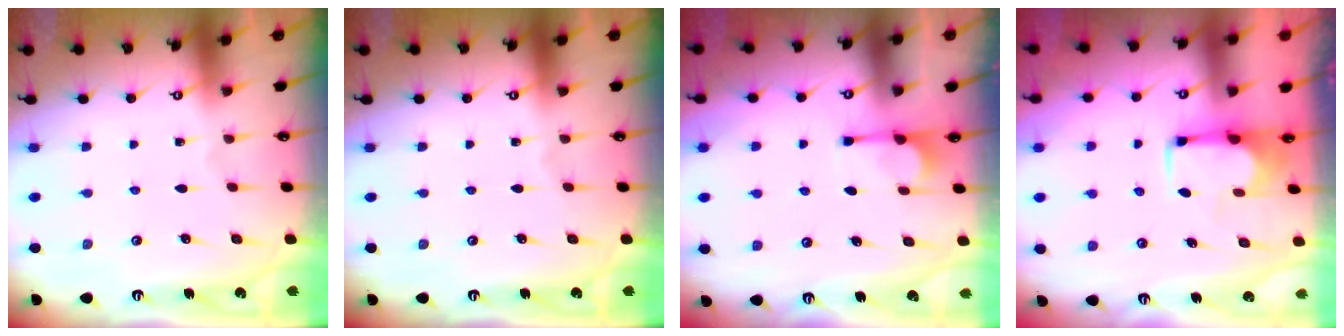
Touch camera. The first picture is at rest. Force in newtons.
{"total": 0.0}
{"total": 1.3, "press": 1.1, "slide": 0.6}
{"total": 1.7, "press": 1.6, "slide": 0.6}